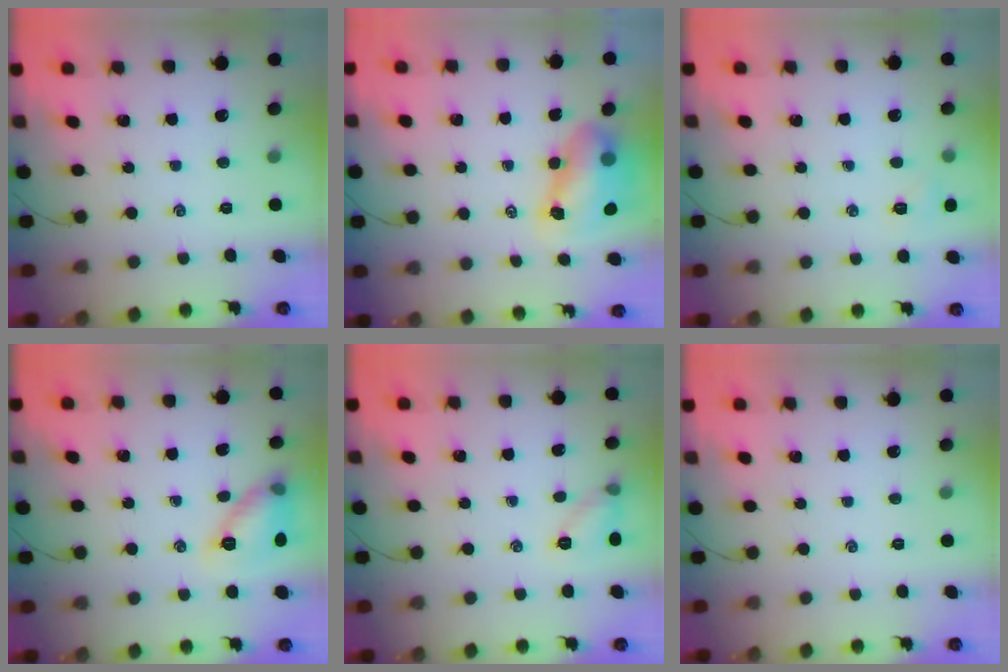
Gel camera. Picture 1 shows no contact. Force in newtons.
{"total": 9.3, "press": 9.0, "slide": 2.2}
{"total": 4.8, "press": 4.7, "slide": 0.9}
{"total": 12.0, "press": 12.0, "slide": 0.4}
{"total": 6.9, "press": 6.7, "slide": 1.5}
{"total": 0.0}